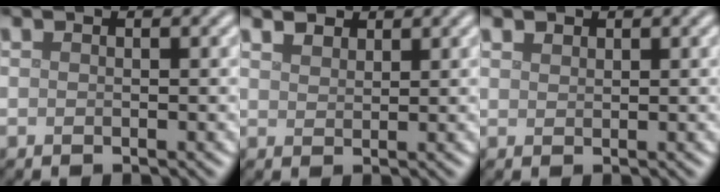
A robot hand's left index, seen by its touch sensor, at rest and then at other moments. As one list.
[{"total": 1.9, "force": [1.6, 0.8, 0.5], "torque": [-0.012, -0.004, 0.034]}, {"total": 1.0, "force": [0.8, 0.5, 0.1], "torque": [-0.004, 0.001, 0.018]}]